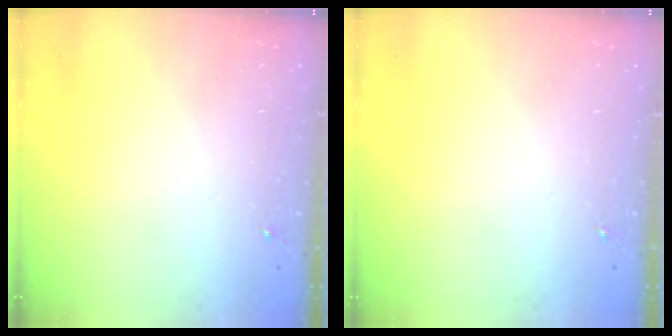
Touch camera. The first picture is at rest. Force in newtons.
{"total": 0.0}